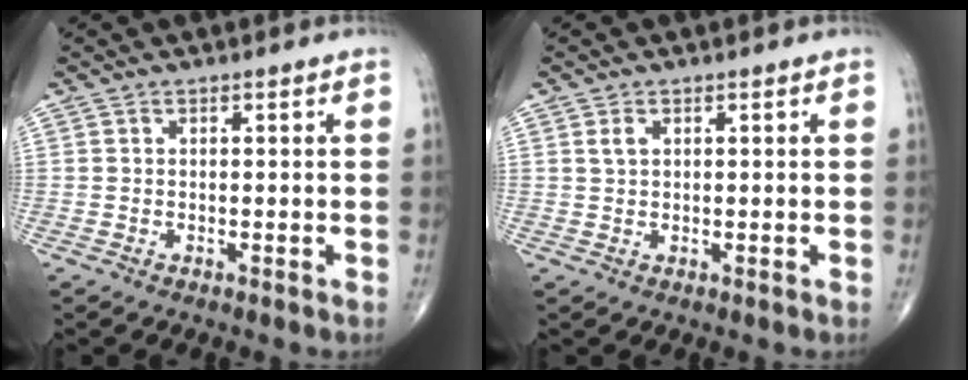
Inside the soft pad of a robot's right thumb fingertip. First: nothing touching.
{"total": 2.4, "force": [0.9, 1.6, 1.6], "torque": [-0.023, 0.000, 0.018]}